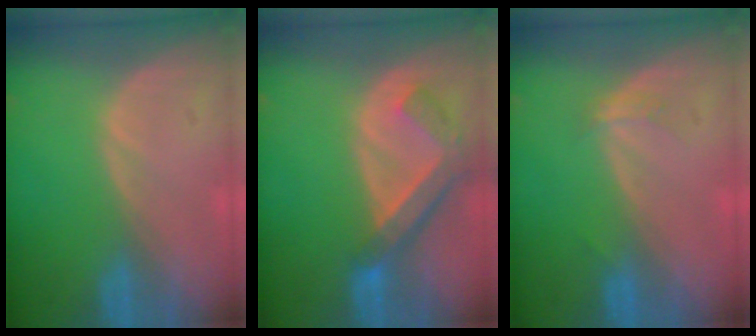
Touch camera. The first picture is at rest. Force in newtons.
{"total": 7.0, "press": 6.1, "slide": 3.4}
{"total": 1.5, "press": 1.4, "slide": 0.3}